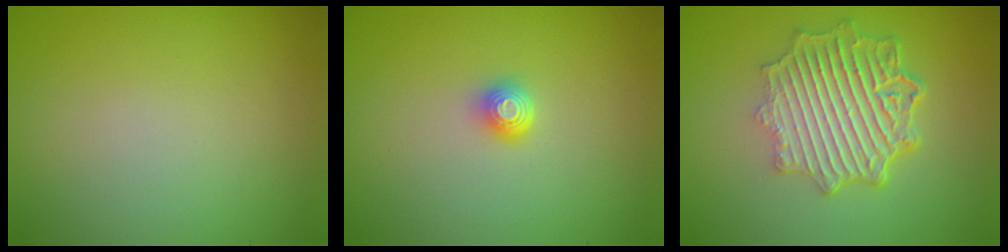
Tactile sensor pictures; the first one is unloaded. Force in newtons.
{"total": 1.7, "press": 1.3, "slide": 1.1}
{"total": 6.9, "press": 5.2, "slide": 4.6}